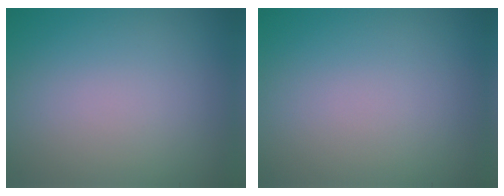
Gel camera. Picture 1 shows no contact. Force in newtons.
{"total": 0.0}